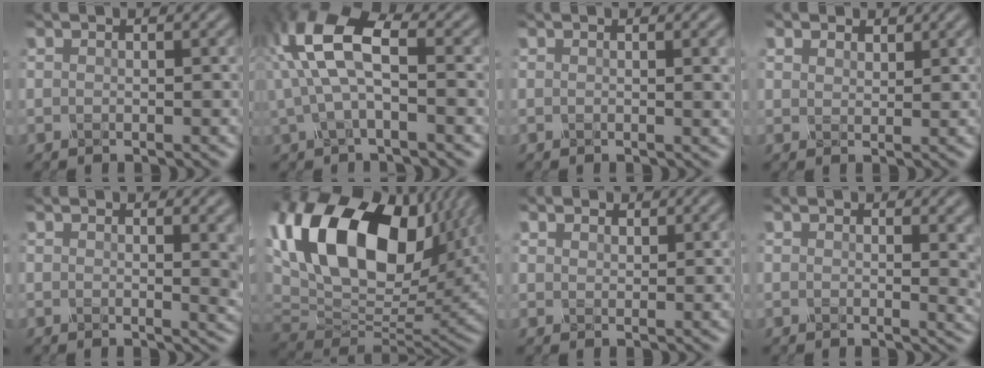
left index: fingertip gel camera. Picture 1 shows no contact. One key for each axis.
{"total": 7.2, "fx": 0.7, "fy": 3.2, "fz": 6.4, "tx": -0.141, "ty": 0.020, "tz": 0.008}
{"total": 2.7, "fx": 0.9, "fy": 1.0, "fz": 2.3, "tx": -0.017, "ty": 0.006, "tz": 0.010}
{"total": 1.6, "fx": 1.4, "fy": 0.9, "fz": 0.1, "tx": -0.011, "ty": -0.002, "tz": 0.029}
{"total": 4.6, "fx": 1.5, "fy": 1.8, "fz": 4.0, "tx": -0.021, "ty": 0.007, "tz": 0.027}
{"total": 18.2, "fx": 6.0, "fy": 11.0, "fz": 13.2, "tx": -0.268, "ty": 0.030, "tz": 0.105}
{"total": 1.2, "fx": 1.0, "fy": 0.6, "fz": -0.1, "tx": -0.006, "ty": 0.001, "tz": 0.021}
{"total": 4.7, "fx": 1.8, "fy": 2.1, "fz": 3.8, "tx": -0.016, "ty": 0.010, "tz": 0.032}